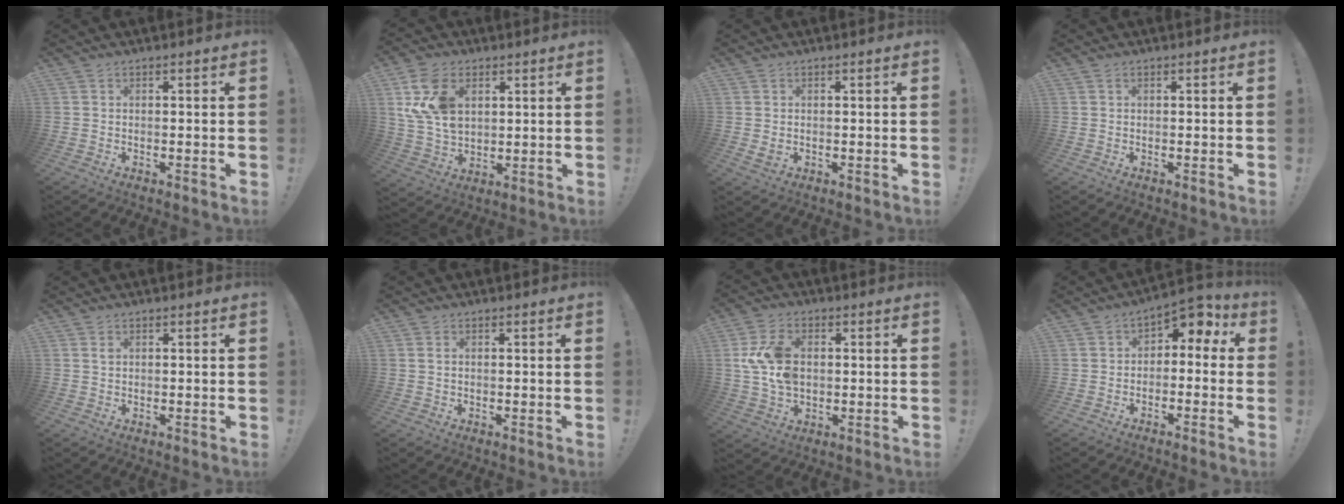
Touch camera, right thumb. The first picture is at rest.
{"total": 14.8, "force": [5.3, 10.1, 9.5], "torque": [-0.184, -0.014, 0.103]}
{"total": 1.5, "force": [0.7, 1.0, 0.9], "torque": [-0.008, 0.000, 0.012]}
{"total": 0.0}
{"total": 0.7, "force": [0.3, 0.5, 0.3], "torque": [-0.003, -0.002, 0.006]}
{"total": 1.1, "force": [0.3, 0.6, 0.8], "torque": [-0.021, 0.005, 0.006]}
{"total": 11.9, "force": [1.2, 8.5, 8.3], "torque": [-0.157, 0.008, 0.026]}
{"total": 5.0, "force": [0.5, 3.8, 3.2], "torque": [-0.031, -0.005, 0.009]}